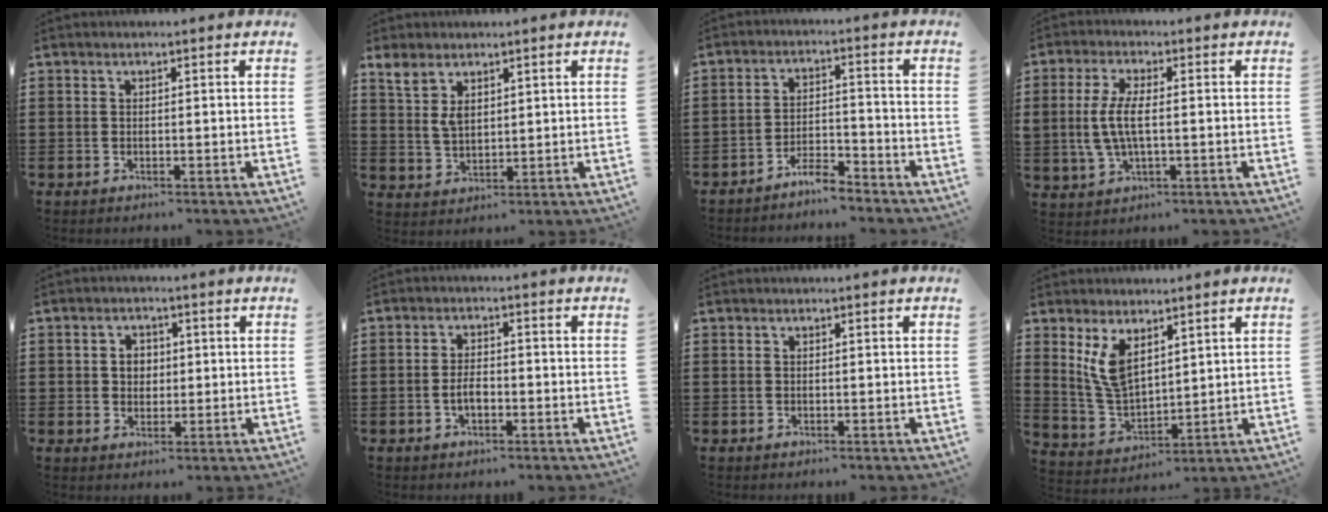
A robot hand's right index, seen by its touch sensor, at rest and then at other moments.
{"total": 4.0, "force": [2.2, 2.2, 2.5], "torque": [-0.057, 0.007, 0.041]}
{"total": 4.4, "force": [-4.2, 0.6, 1.2], "torque": [-0.031, 0.008, -0.086]}
{"total": 6.0, "force": [-0.1, 2.6, 5.4], "torque": [-0.135, -0.006, -0.013]}
{"total": 2.6, "force": [0.1, 2.3, 1.2], "torque": [-0.032, 0.009, -0.002]}
{"total": 2.8, "force": [-0.9, 1.4, 2.3], "torque": [-0.051, 0.002, -0.019]}
{"total": 0.0}
{"total": 7.3, "force": [3.9, 3.7, 4.8], "torque": [-0.122, -0.011, 0.072]}